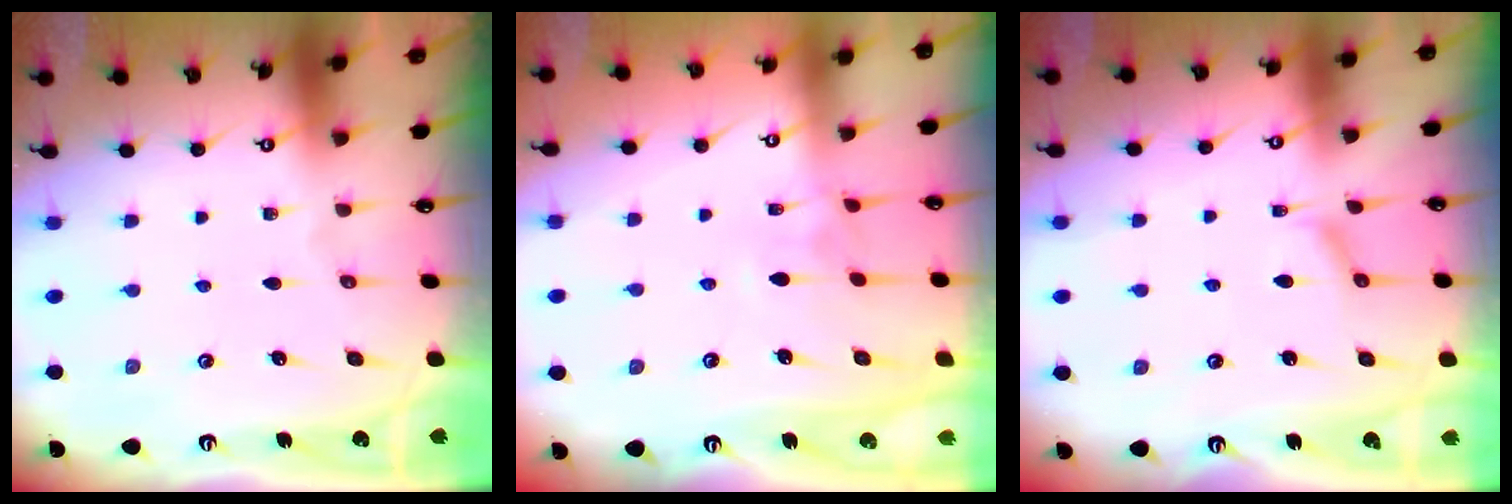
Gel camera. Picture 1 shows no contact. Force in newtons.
{"total": 2.4, "press": 2.3, "slide": 0.7}
{"total": 2.1, "press": 2.0, "slide": 0.6}